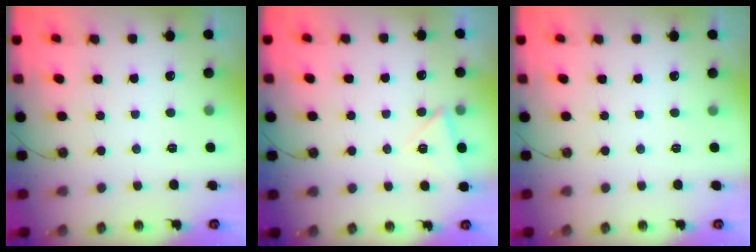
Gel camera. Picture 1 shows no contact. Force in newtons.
{"total": 4.2, "press": 4.0, "slide": 1.5}
{"total": 0.0}